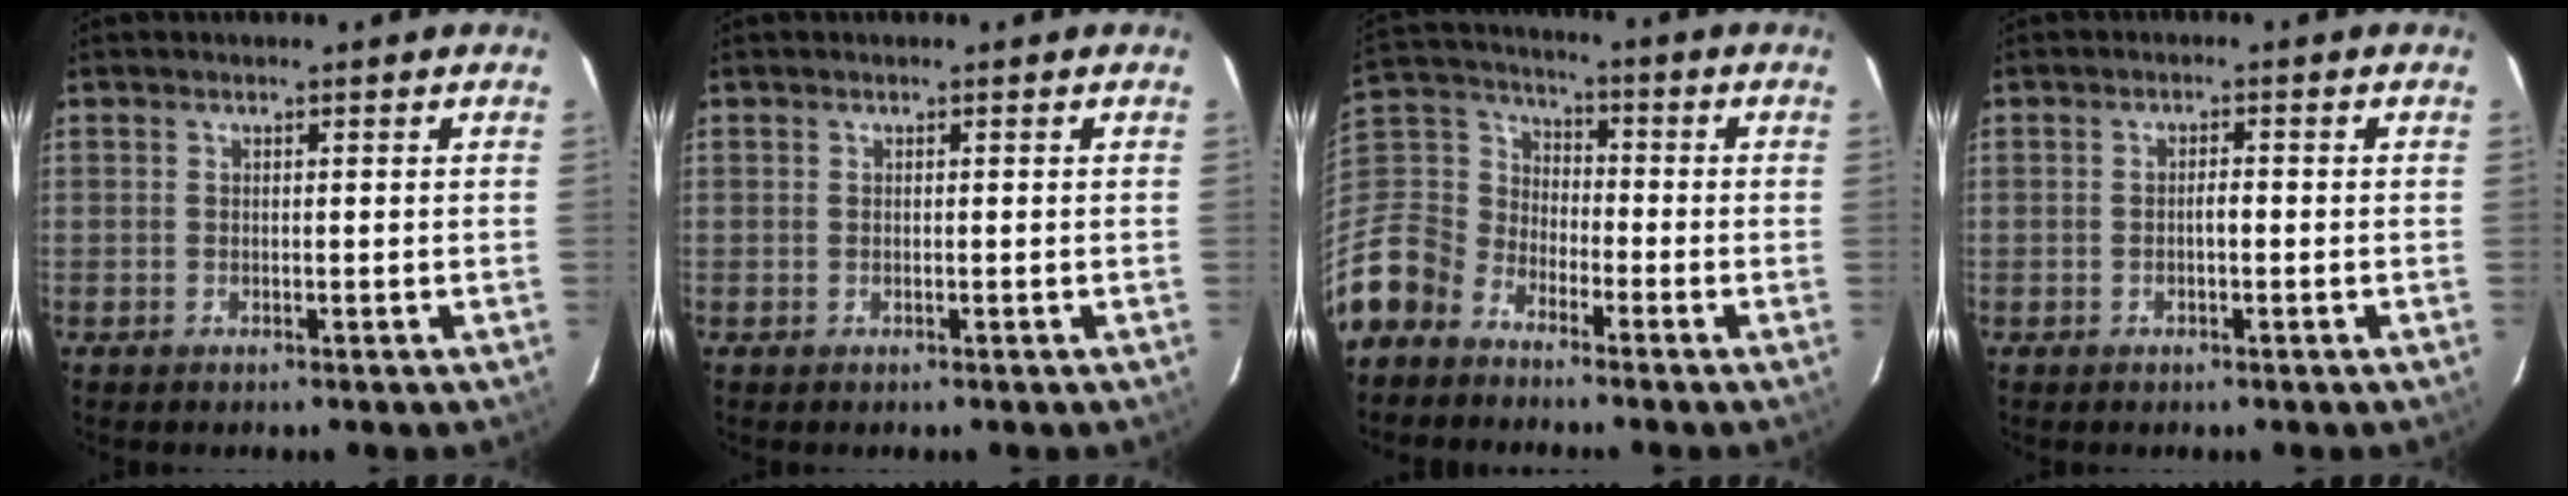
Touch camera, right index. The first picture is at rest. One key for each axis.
{"total": 0.0}
{"total": 13.1, "fx": -8.8, "fy": 9.2, "fz": 3.1, "tx": -0.109, "ty": 0.031, "tz": -0.188}
{"total": 1.4, "fx": -0.5, "fy": 0.4, "fz": 1.3, "tx": -0.024, "ty": 0.005, "tz": -0.008}